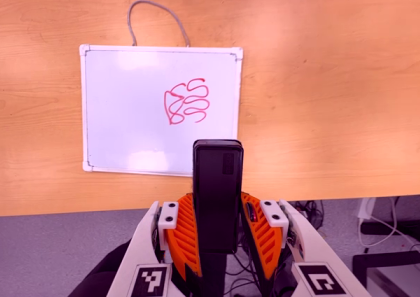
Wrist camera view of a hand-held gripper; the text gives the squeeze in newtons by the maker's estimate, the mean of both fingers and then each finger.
{"total": 4.2, "left": 2.7, "right": 5.6}